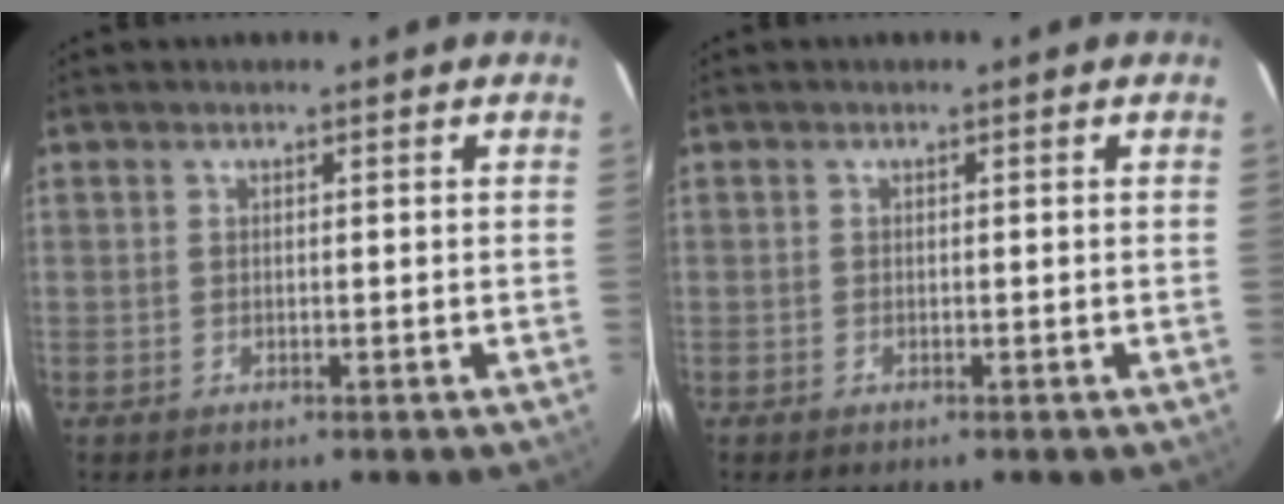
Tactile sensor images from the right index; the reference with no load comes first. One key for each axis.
{"total": 0.0}